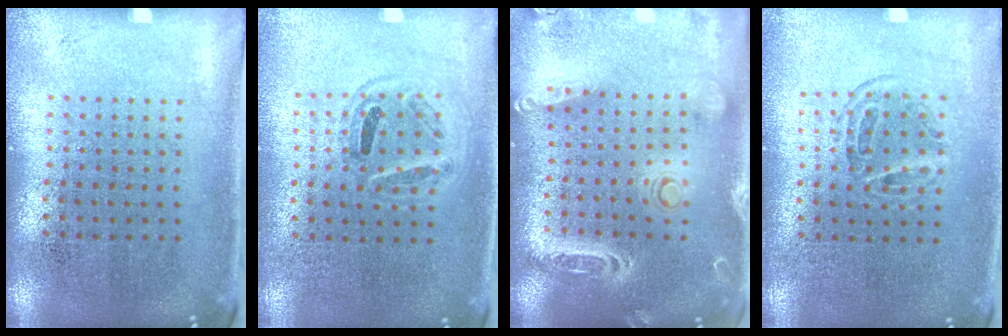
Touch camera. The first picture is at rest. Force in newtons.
{"total": 0.9, "press": 0.9, "slide": 0.3}
{"total": 2.3, "press": 2.1, "slide": 0.9}
{"total": 1.2, "press": 1.0, "slide": 0.7}